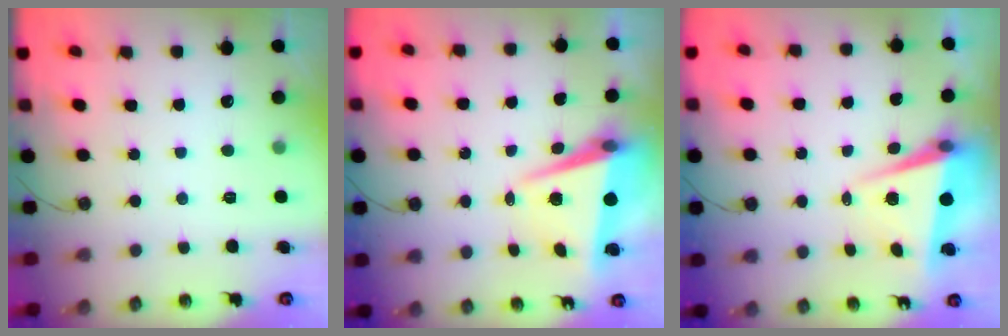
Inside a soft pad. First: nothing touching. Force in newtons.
{"total": 6.8, "press": 6.4, "slide": 2.5}
{"total": 6.3, "press": 4.6, "slide": 4.2}